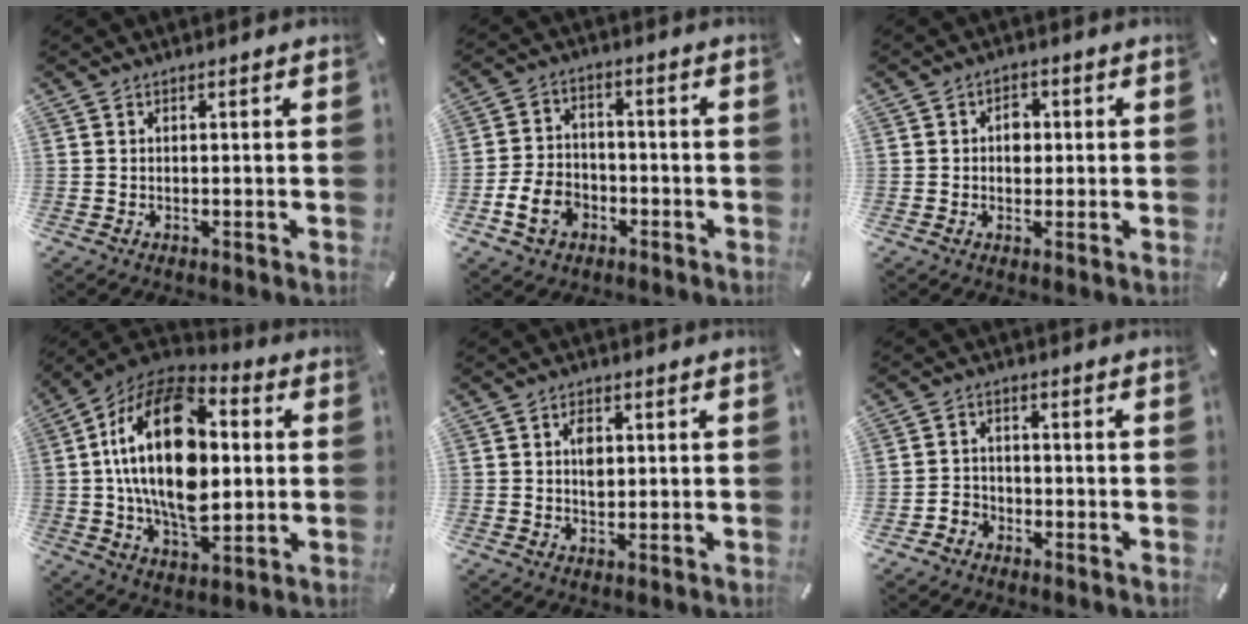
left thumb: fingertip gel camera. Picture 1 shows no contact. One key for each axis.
{"total": 8.9, "fx": -3.5, "fy": 6.9, "fz": 4.2, "tx": -0.102, "ty": 0.020, "tz": -0.064}
{"total": 3.9, "fx": 0.1, "fy": 3.0, "fz": 2.6, "tx": -0.019, "ty": -0.003, "tz": -0.007}
{"total": 24.9, "fx": 2.0, "fy": 15.2, "fz": 19.7, "tx": -0.396, "ty": -0.002, "tz": 0.027}
{"total": 3.7, "fx": 0.7, "fy": 2.4, "fz": 2.7, "tx": -0.034, "ty": -0.003, "tz": 0.005}
{"total": 3.6, "fx": -2.7, "fy": 2.3, "fz": 0.5, "tx": -0.006, "ty": 0.018, "tz": -0.054}